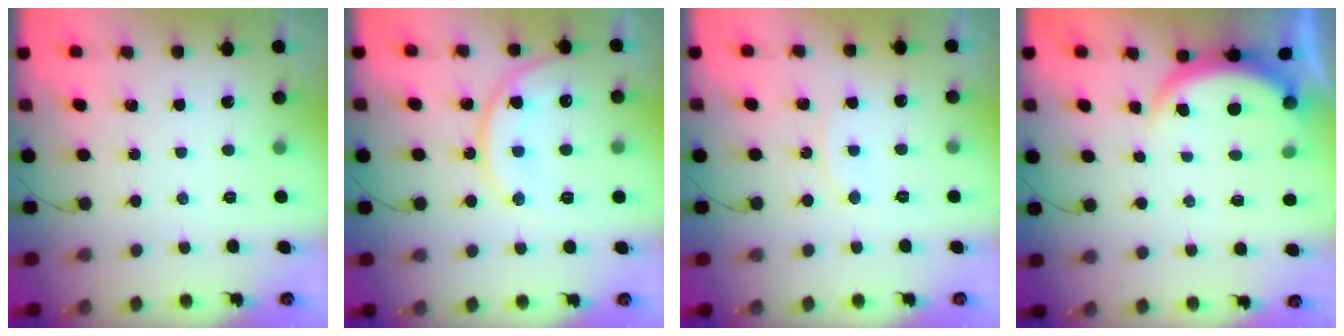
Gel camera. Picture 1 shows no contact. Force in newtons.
{"total": 12.3, "press": 12.2, "slide": 0.9}
{"total": 5.2, "press": 5.2, "slide": 0.2}
{"total": 4.6, "press": 4.6, "slide": 0.7}